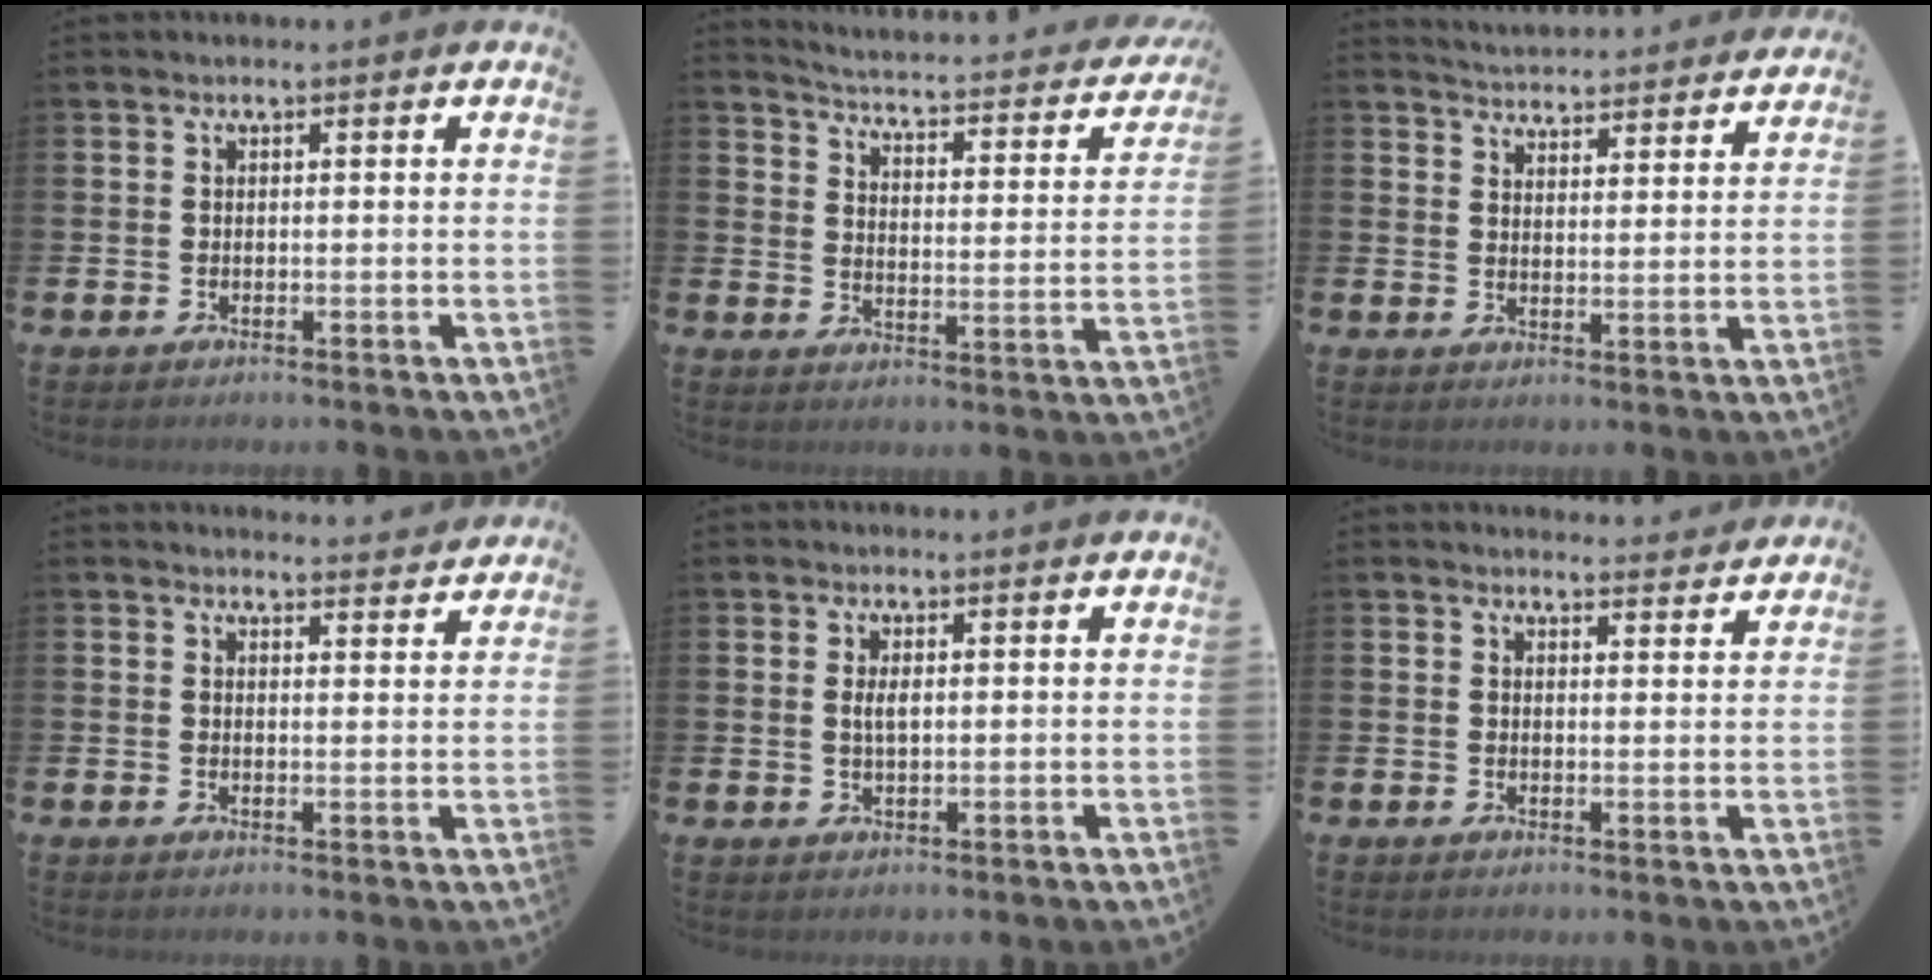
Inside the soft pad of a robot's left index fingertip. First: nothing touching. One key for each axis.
{"total": 2.8, "fx": 2.6, "fy": 0.5, "fz": 1.0, "tx": -0.040, "ty": -0.035, "tz": 0.030}
{"total": 4.9, "fx": 4.9, "fy": 0.3, "fz": -0.3, "tx": -0.005, "ty": -0.038, "tz": 0.087}
{"total": 2.7, "fx": 2.7, "fy": 0.4, "fz": -0.1, "tx": 0.005, "ty": -0.019, "tz": 0.047}
{"total": 1.9, "fx": 0.5, "fy": 0.7, "fz": 1.7, "tx": -0.032, "ty": 0.003, "tz": 0.006}
{"total": 2.8, "fx": 2.7, "fy": 0.4, "fz": 0.0, "tx": 0.004, "ty": -0.018, "tz": 0.047}